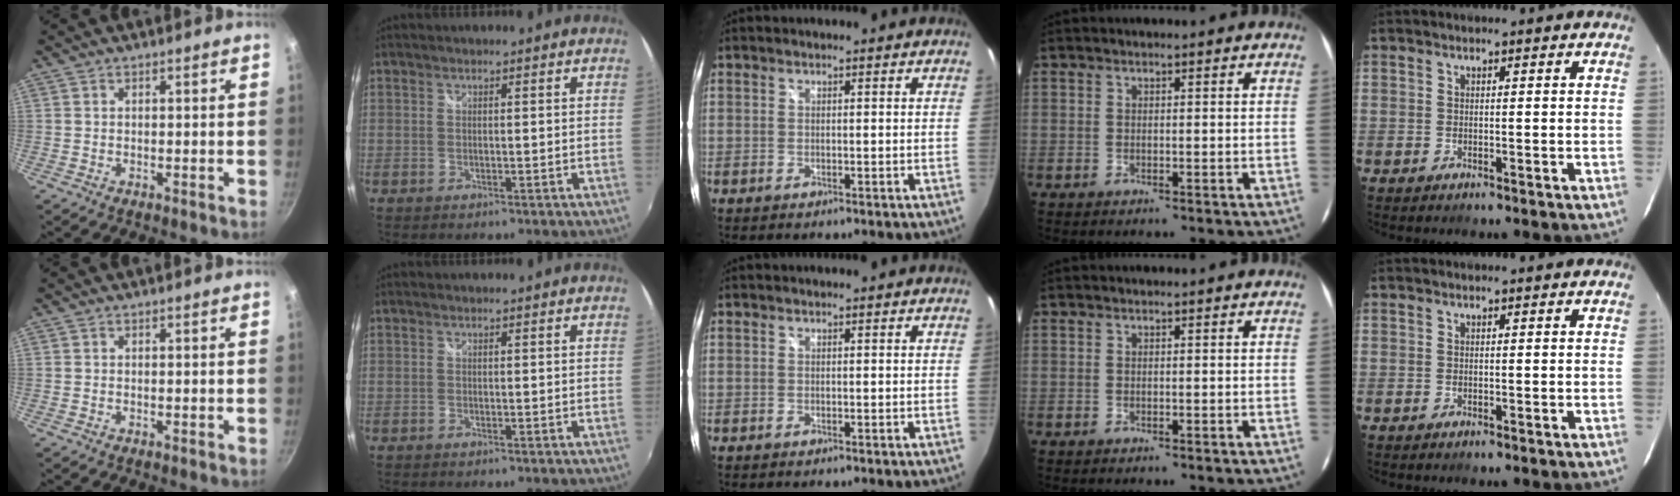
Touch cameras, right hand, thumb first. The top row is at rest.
{}